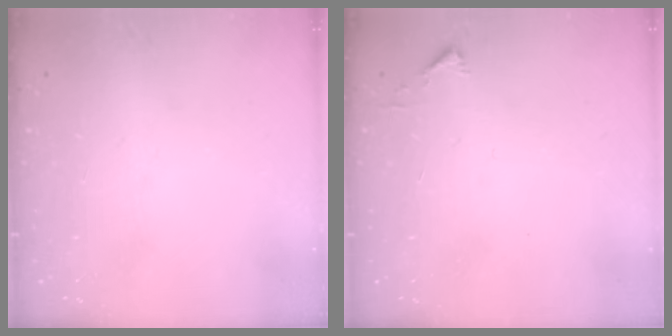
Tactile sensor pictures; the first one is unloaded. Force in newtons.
{"total": 2.3, "press": 2.3, "slide": 0.2}